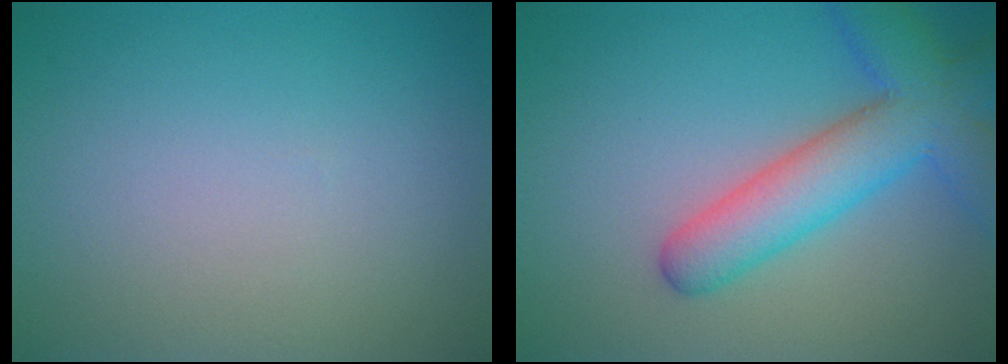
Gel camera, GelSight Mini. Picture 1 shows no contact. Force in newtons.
{"total": 6.8, "press": 6.8, "slide": 0.4}